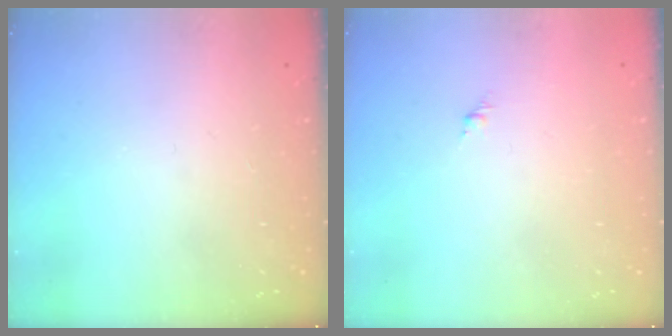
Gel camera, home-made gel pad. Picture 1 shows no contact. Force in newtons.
{"total": 1.3, "press": 1.2, "slide": 0.5}